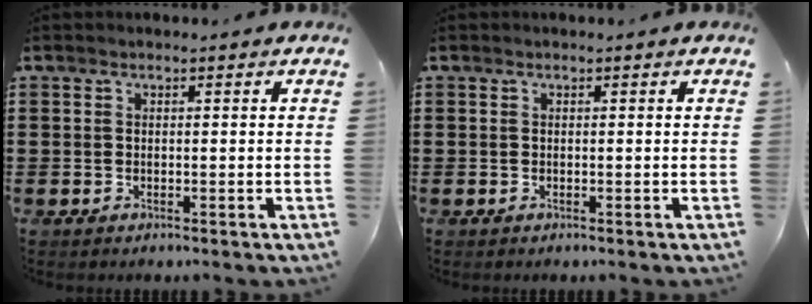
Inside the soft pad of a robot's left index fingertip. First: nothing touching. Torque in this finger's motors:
{"motor_torque": [0.00, 0.00, 0.00, 0.01]}